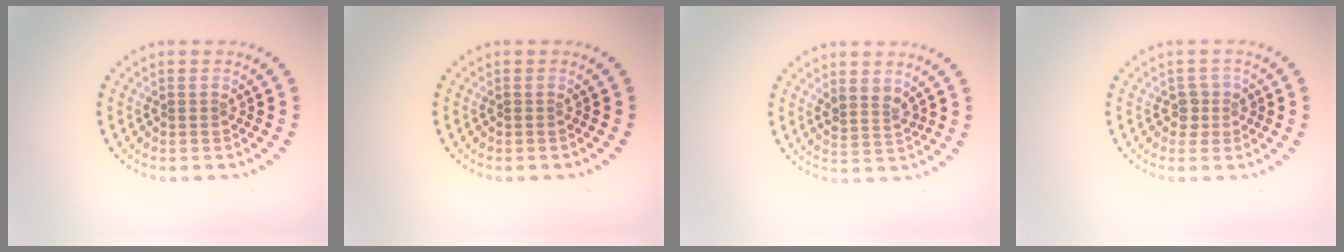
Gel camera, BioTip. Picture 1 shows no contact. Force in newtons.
{"total": 0.0}
{"total": 1.9, "press": 1.5, "slide": 1.2}
{"total": 1.7, "press": 1.5, "slide": 0.6}